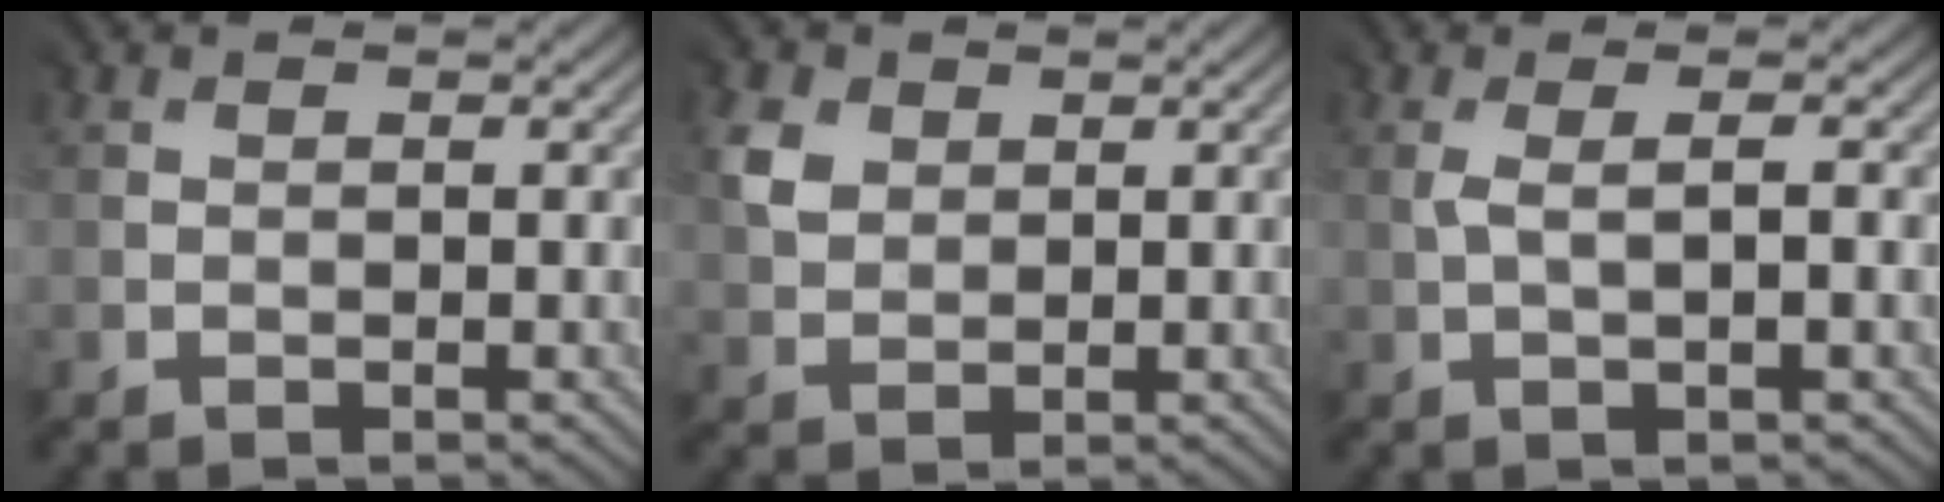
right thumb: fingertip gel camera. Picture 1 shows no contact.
{"total": 3.1, "force": [1.9, 2.4, -0.2], "torque": [-0.008, 0.003, 0.036]}
{"total": 0.8, "force": [0.3, -0.4, 0.7], "torque": [-0.015, 0.004, 0.009]}